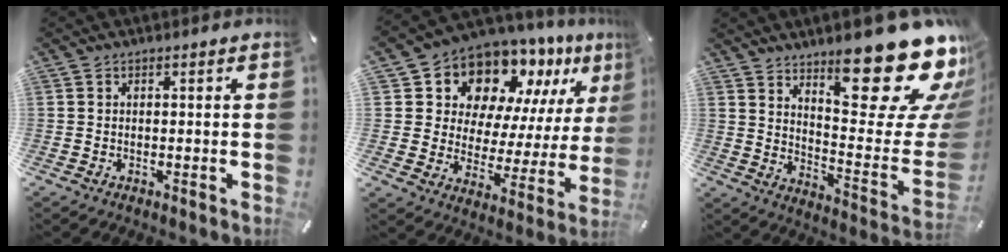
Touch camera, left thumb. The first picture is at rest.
{"total": 12.7, "force": [10.9, 6.4, 1.9], "torque": [-0.044, -0.117, 0.191]}
{"total": 27.2, "force": [19.2, 8.9, 17.1], "torque": [-0.207, -0.150, 0.311]}